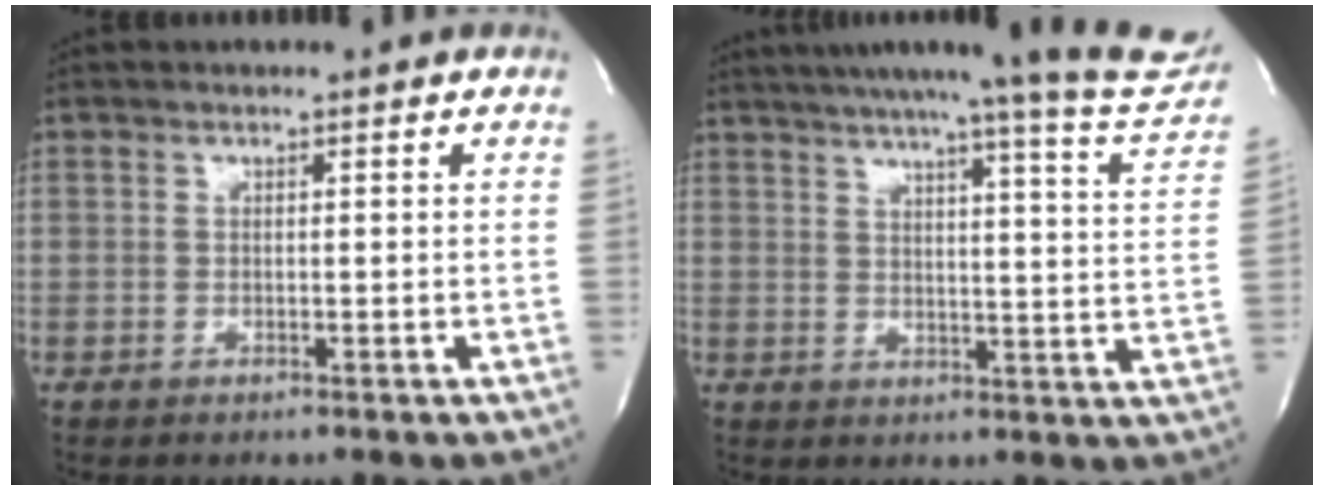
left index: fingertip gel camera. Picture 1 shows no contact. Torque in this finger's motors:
{"motor_torque": [0.93, -1.00, 0.62, 0.08]}